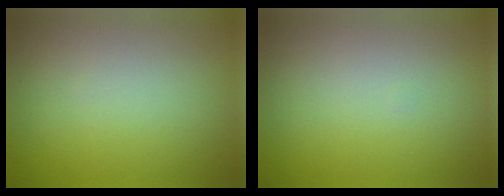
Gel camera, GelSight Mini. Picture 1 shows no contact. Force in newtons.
{"total": 0.0}